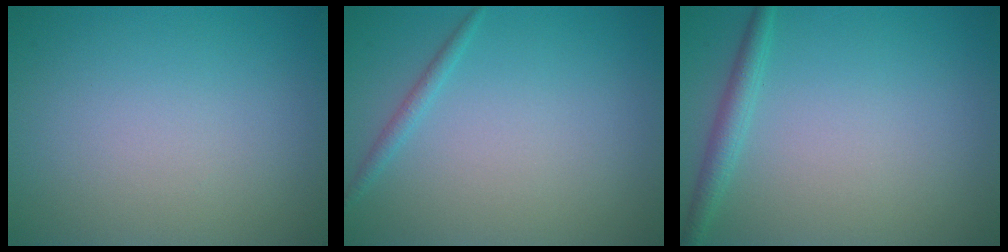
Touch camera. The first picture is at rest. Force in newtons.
{"total": 1.1, "press": 1.0, "slide": 0.1}
{"total": 1.8, "press": 1.8, "slide": 0.1}